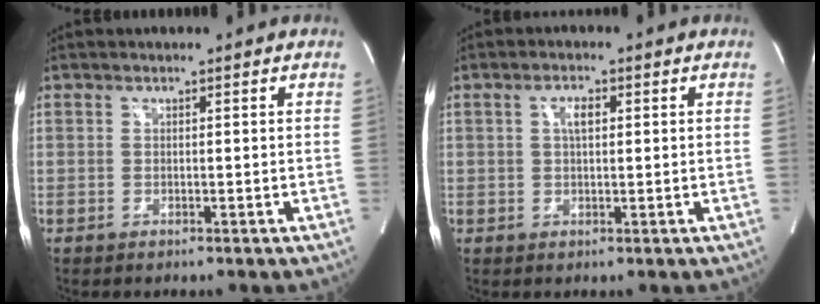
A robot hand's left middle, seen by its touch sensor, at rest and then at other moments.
{"total": 2.4, "force": [0.6, 1.1, 2.1], "torque": [-0.040, 0.004, 0.009]}